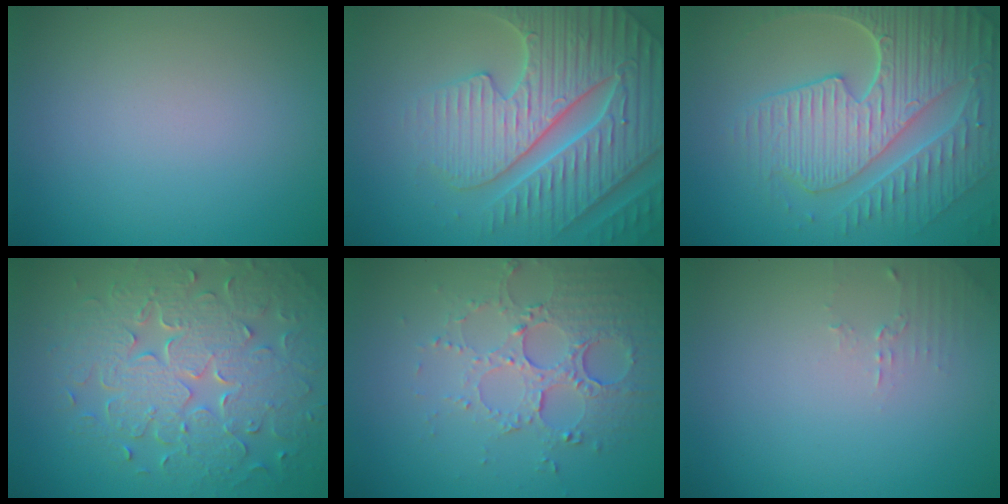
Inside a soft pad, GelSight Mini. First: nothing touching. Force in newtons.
{"total": 7.6, "press": 7.4, "slide": 1.7}
{"total": 9.2, "press": 6.6, "slide": 6.4}
{"total": 8.3, "press": 5.9, "slide": 5.8}
{"total": 5.3, "press": 3.8, "slide": 3.7}
{"total": 1.2, "press": 1.2, "slide": 0.4}